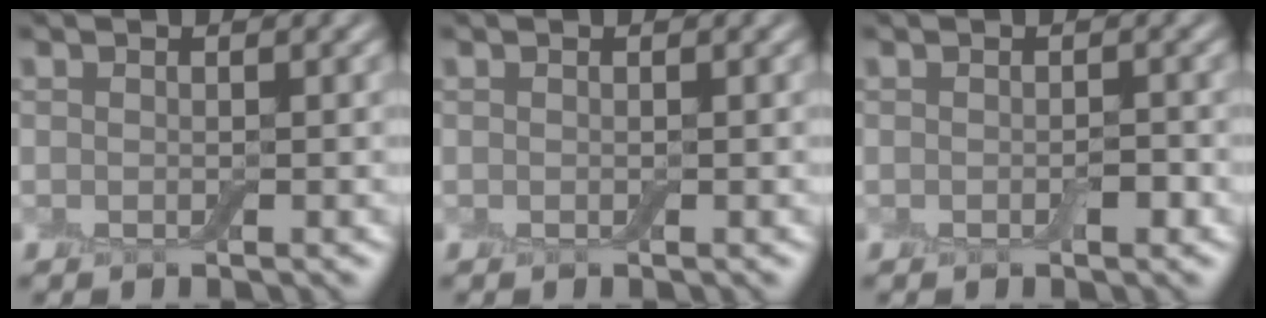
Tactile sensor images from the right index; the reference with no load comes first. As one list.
[{"total": 0.0}, {"total": 0.9, "force": [-0.3, 0.4, 0.7], "torque": [-0.009, 0.000, -0.003]}]